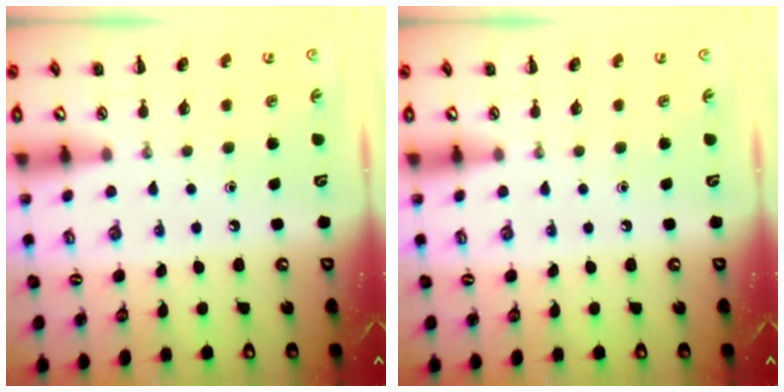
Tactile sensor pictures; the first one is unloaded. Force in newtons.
{"total": 0.0}